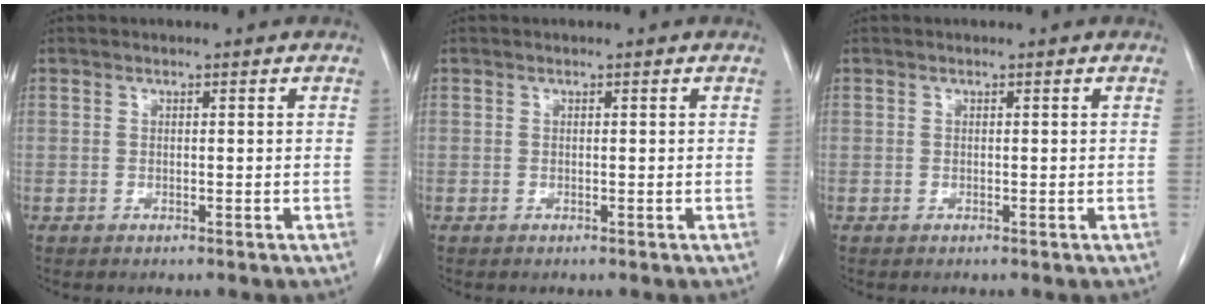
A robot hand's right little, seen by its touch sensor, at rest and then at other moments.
{"total": 0.0}
{"total": 0.0}